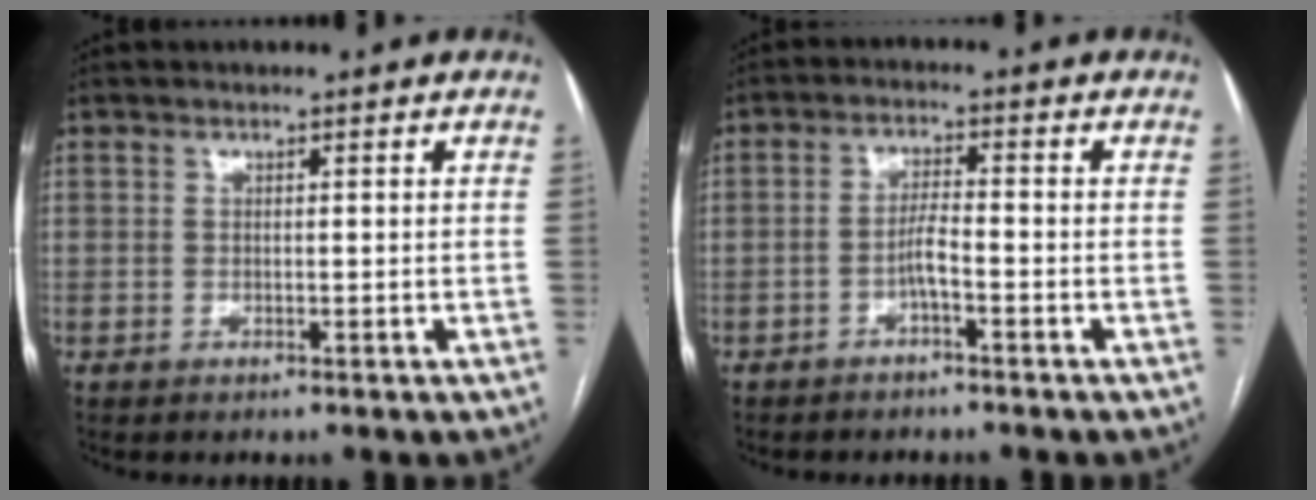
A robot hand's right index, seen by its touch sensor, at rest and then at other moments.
{"total": 3.0, "force": [-1.5, 0.2, 2.5], "torque": [-0.048, 0.003, -0.031]}